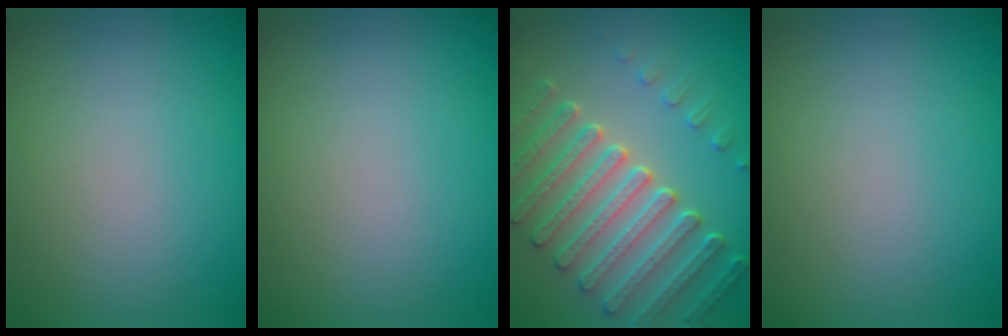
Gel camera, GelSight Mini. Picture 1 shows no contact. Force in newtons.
{"total": 0.0}
{"total": 7.1, "press": 5.3, "slide": 4.8}
{"total": 0.0}